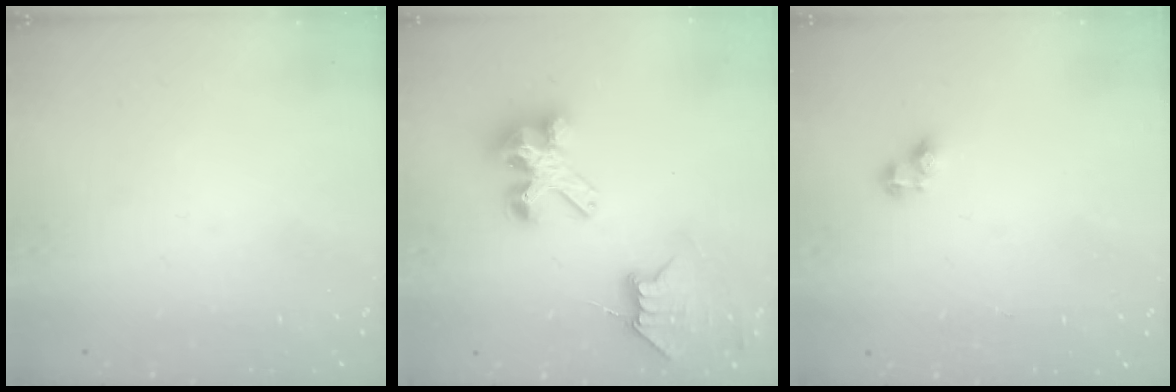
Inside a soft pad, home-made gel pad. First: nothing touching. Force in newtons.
{"total": 7.4, "press": 7.4, "slide": 0.2}
{"total": 2.8, "press": 2.8, "slide": 0.3}